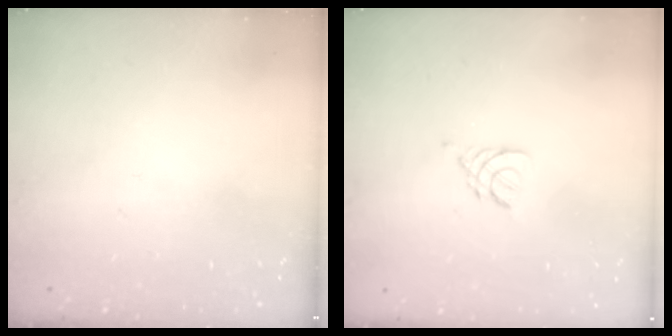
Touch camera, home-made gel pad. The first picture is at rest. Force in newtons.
{"total": 2.9, "press": 2.8, "slide": 0.6}